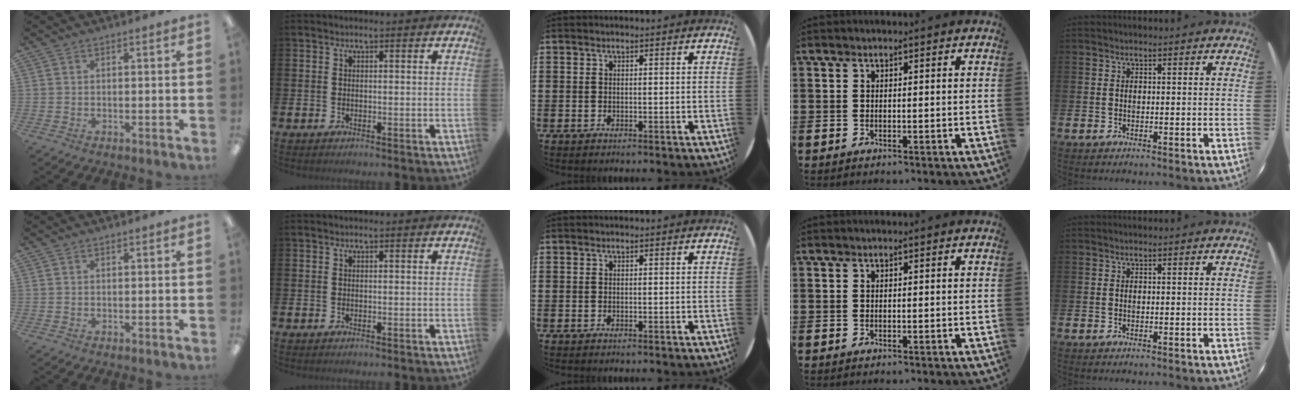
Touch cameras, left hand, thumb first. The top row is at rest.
{}